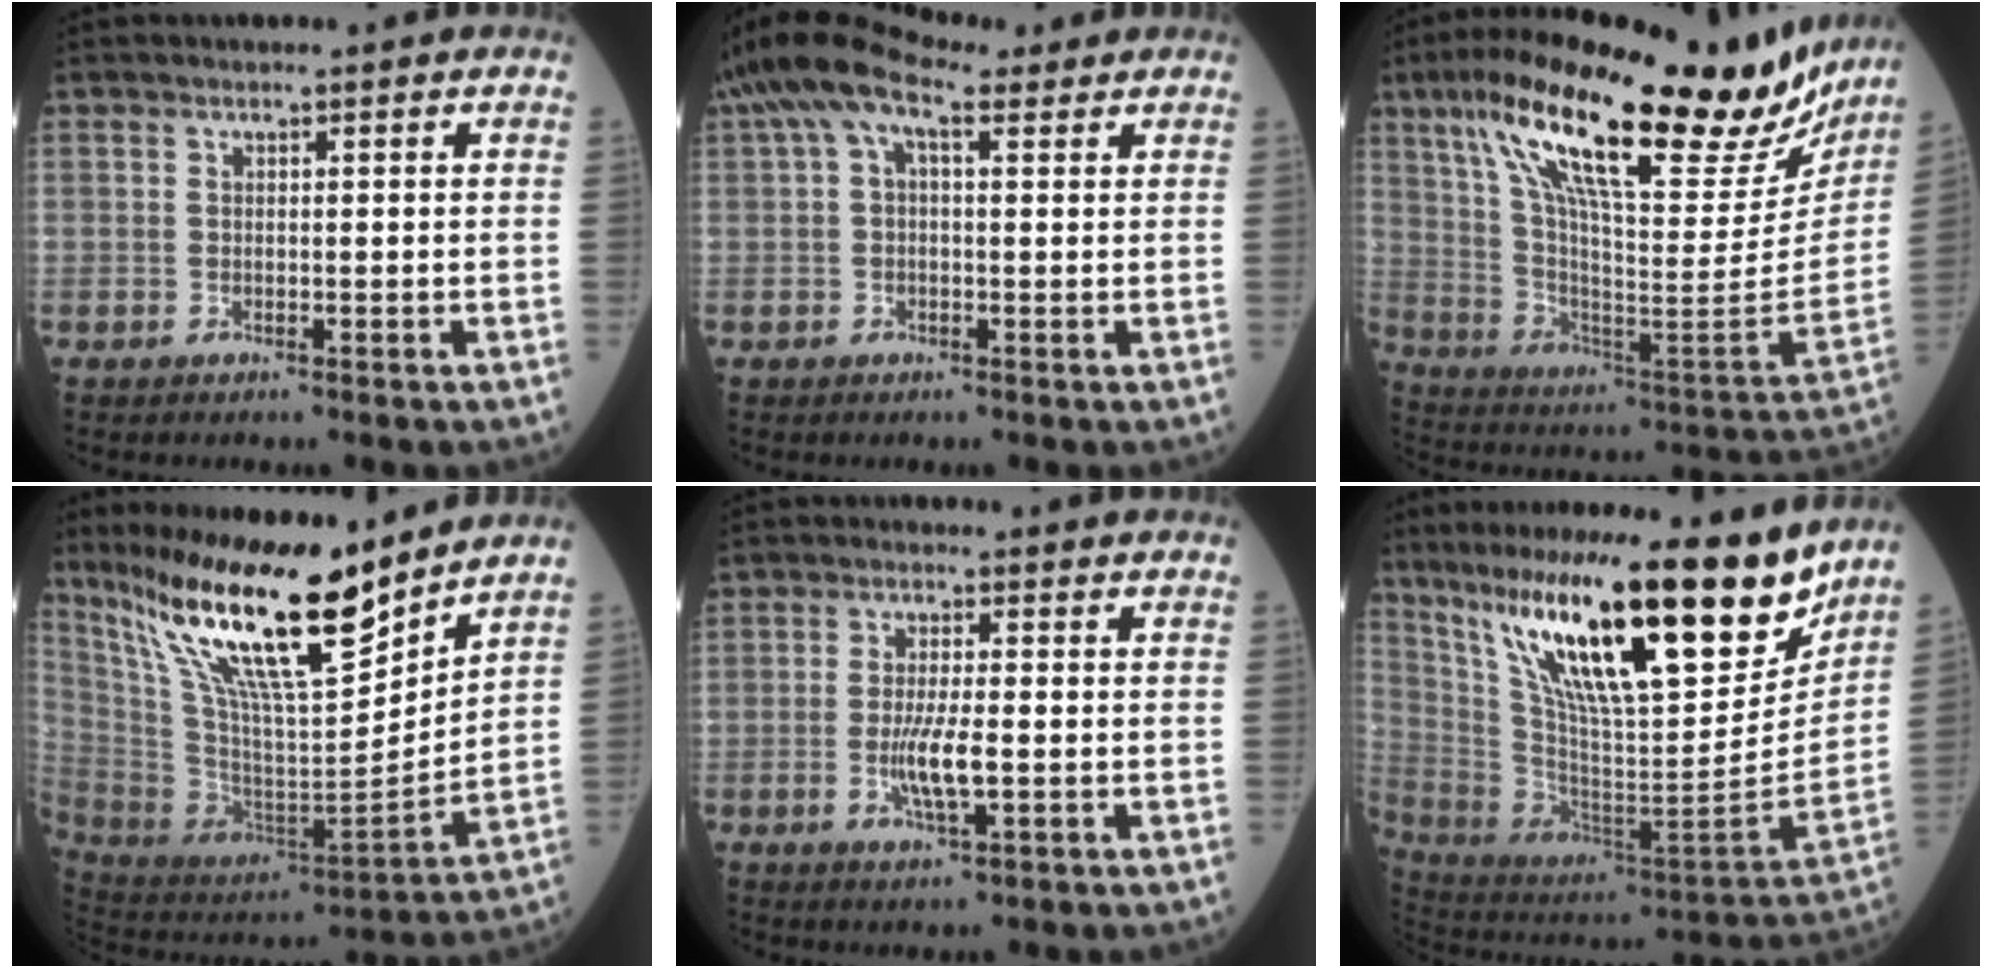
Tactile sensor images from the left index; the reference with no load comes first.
{"total": 7.4, "force": [4.0, 2.9, 5.5], "torque": [-0.120, 0.051, 0.071]}
{"total": 31.2, "force": [22.1, 6.6, 21.0], "torque": [-0.343, 0.012, 0.335]}
{"total": 21.2, "force": [15.6, 2.8, 14.0], "torque": [-0.250, -0.013, 0.288]}
{"total": 5.6, "force": [-1.1, 0.8, 5.4], "torque": [-0.112, -0.010, -0.020]}
{"total": 26.3, "force": [17.7, 3.8, 19.2], "torque": [-0.328, -0.009, 0.305]}